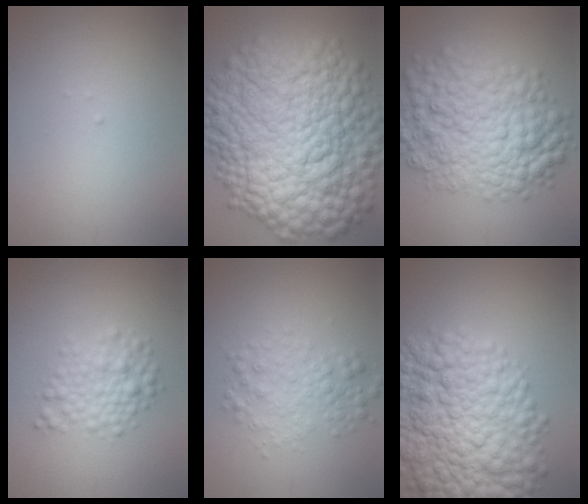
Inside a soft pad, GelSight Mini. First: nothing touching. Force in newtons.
{"total": 18.0, "press": 18.0, "slide": 0.3}
{"total": 9.4, "press": 9.4, "slide": 0.2}
{"total": 3.4, "press": 3.4, "slide": 0.1}
{"total": 3.1, "press": 3.1, "slide": 0.0}
{"total": 12.1, "press": 12.1, "slide": 0.4}